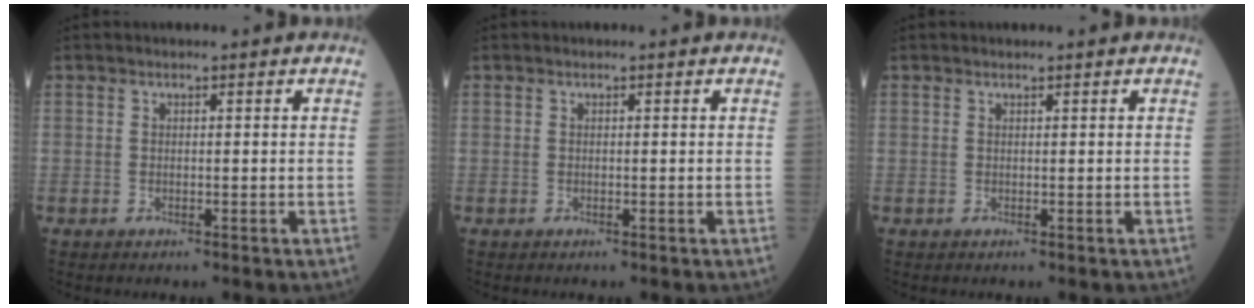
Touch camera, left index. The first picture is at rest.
{"total": 0.0}
{"total": 0.0}